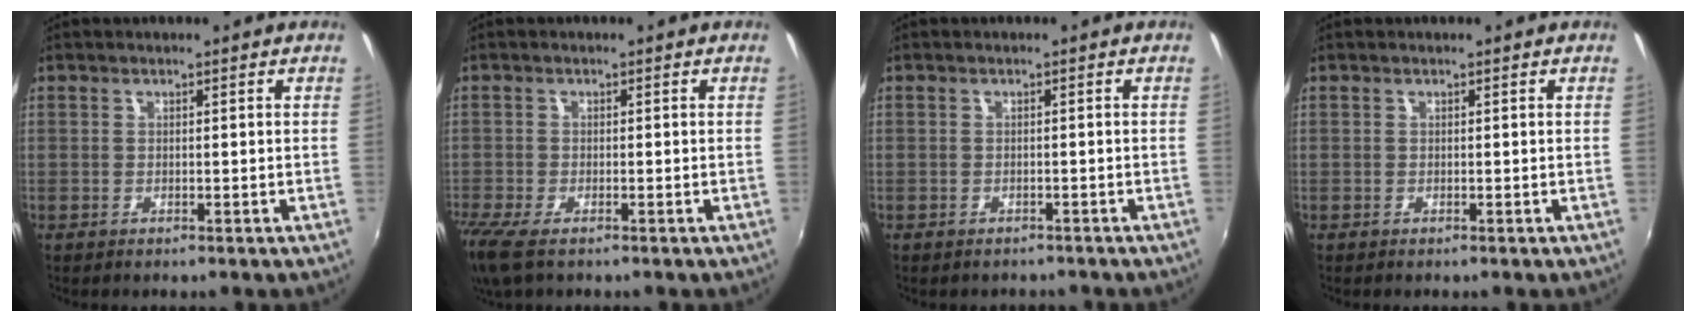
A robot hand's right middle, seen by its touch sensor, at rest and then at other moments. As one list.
[{"total": 6.7, "force": [-4.6, 1.9, 4.5], "torque": [-0.108, -0.034, -0.090]}, {"total": 2.2, "force": [-1.9, 0.9, 0.5], "torque": [-0.014, -0.012, -0.024]}, {"total": 0.0}]